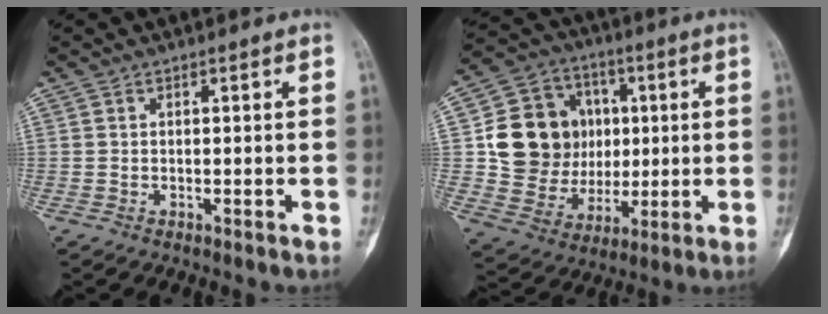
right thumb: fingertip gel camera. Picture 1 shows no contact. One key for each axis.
{"total": 17.2, "fx": 2.3, "fy": 14.9, "fz": 8.4, "tx": -0.103, "ty": 0.010, "tz": 0.057}